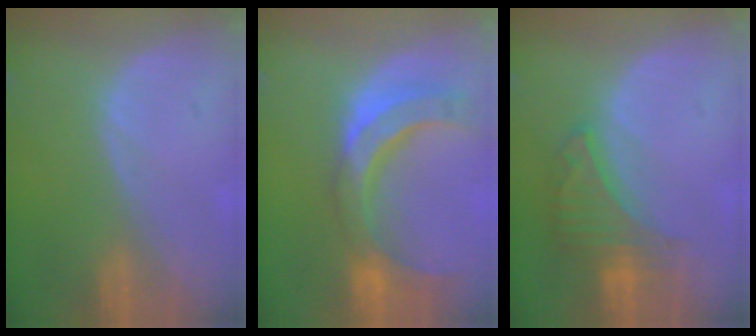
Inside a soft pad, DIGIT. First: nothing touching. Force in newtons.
{"total": 11.2, "press": 9.5, "slide": 5.9}
{"total": 6.6, "press": 6.2, "slide": 2.4}